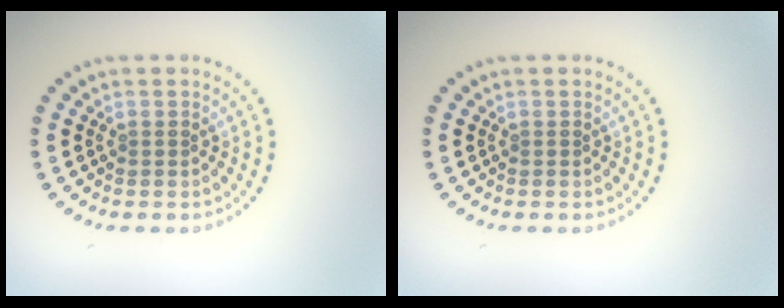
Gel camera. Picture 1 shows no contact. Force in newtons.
{"total": 0.0}